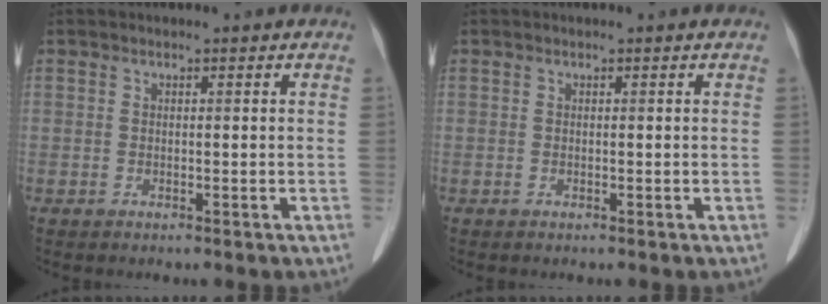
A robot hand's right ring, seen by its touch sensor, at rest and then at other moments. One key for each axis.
{"total": 0.0}